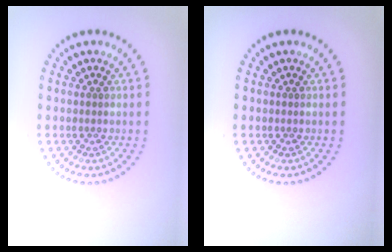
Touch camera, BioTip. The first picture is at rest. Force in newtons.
{"total": 0.0}